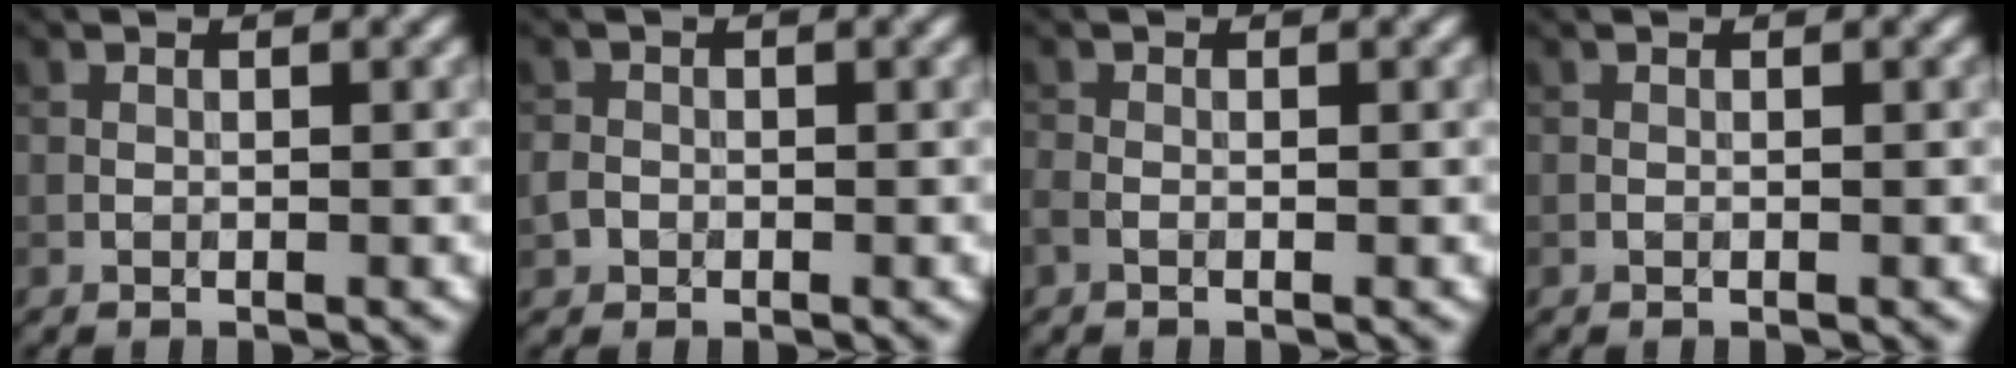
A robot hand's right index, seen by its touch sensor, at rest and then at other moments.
{"total": 1.2, "force": [-0.4, 1.1, 0.1], "torque": [-0.001, -0.002, -0.011]}
{"total": 0.6, "force": [-0.4, 0.3, 0.4], "torque": [-0.011, -0.003, -0.009]}
{"total": 0.0}